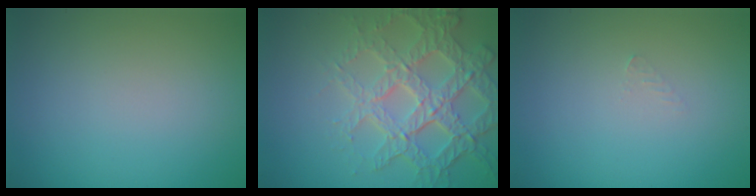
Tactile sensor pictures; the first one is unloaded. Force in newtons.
{"total": 6.7, "press": 5.2, "slide": 4.2}
{"total": 0.7, "press": 0.7, "slide": 0.1}